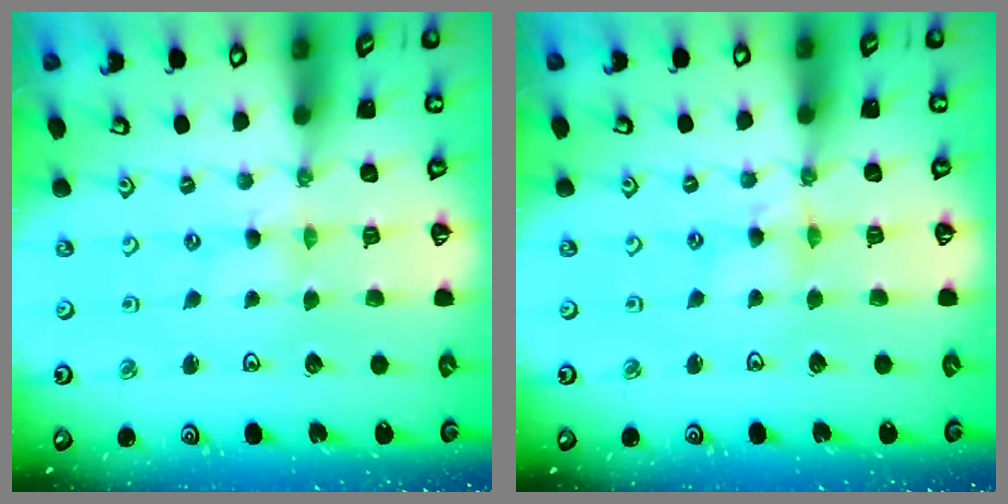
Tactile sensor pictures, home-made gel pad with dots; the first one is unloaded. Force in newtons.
{"total": 2.9, "press": 2.9, "slide": 0.4}